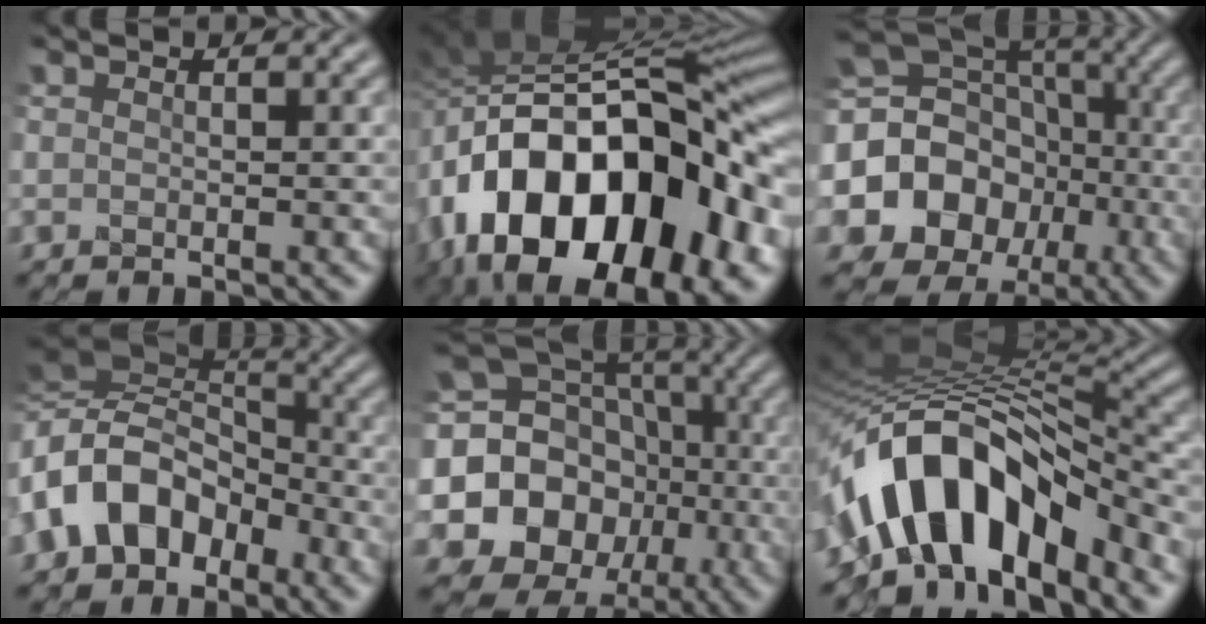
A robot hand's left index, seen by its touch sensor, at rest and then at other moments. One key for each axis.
{"total": 18.2, "fx": -6.3, "fy": 11.1, "fz": 12.9, "tx": -0.221, "ty": -0.004, "tz": -0.094}
{"total": 15.8, "fx": -3.0, "fy": 14.0, "fz": 6.6, "tx": -0.156, "ty": -0.007, "tz": -0.056}
{"total": 9.7, "fx": -2.7, "fy": 7.1, "fz": 6.1, "tx": -0.113, "ty": 0.013, "tz": -0.063}
{"total": 17.8, "fx": -2.0, "fy": 16.2, "fz": 7.1, "tx": -0.156, "ty": 0.001, "tz": -0.050}
{"total": 12.2, "fx": -5.6, "fy": 6.3, "fz": 8.8, "tx": -0.138, "ty": 0.015, "tz": -0.099}